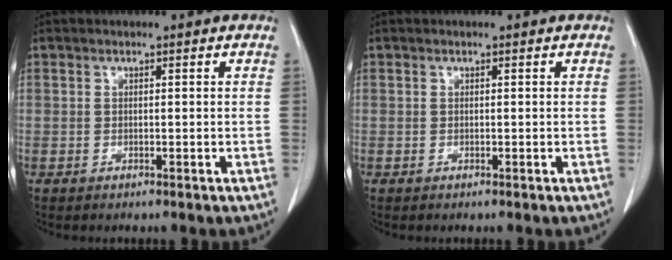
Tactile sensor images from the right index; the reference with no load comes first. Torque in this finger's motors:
{"motor_torque": [0.00, 0.00, 0.00, 0.00]}